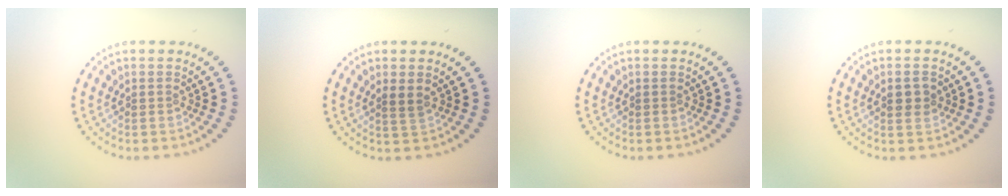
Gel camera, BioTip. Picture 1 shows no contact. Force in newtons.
{"total": 1.3, "press": 1.1, "slide": 0.8}
{"total": 0.0}
{"total": 1.8, "press": 1.8, "slide": 0.2}